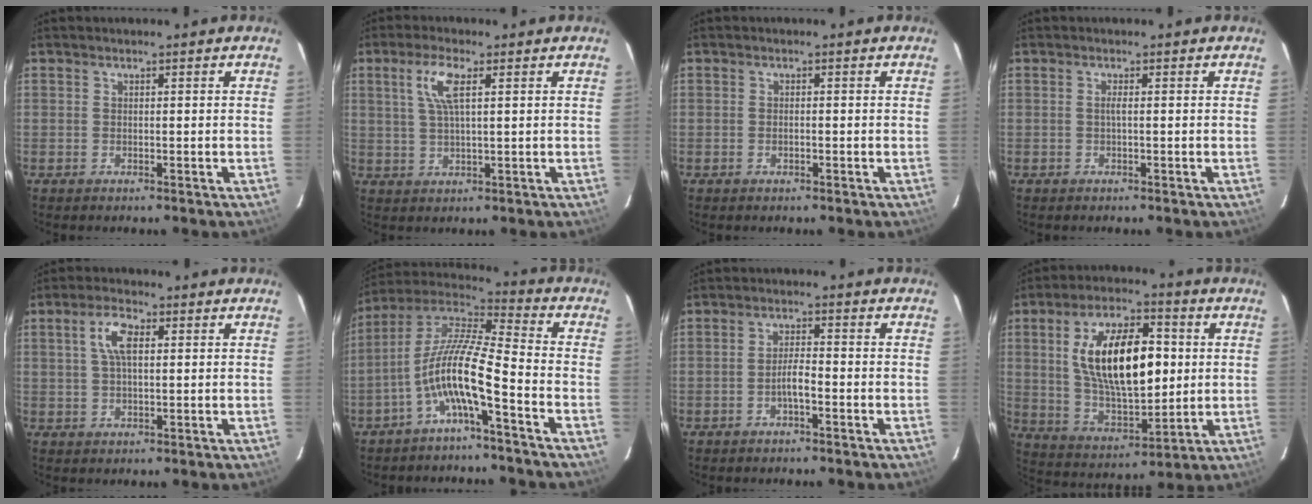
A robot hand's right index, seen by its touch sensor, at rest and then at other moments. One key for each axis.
{"total": 5.6, "fx": 2.1, "fy": 1.2, "fz": 5.1, "tx": -0.104, "ty": 0.006, "tz": 0.040}
{"total": 0.7, "fx": -0.4, "fy": 0.3, "fz": 0.5, "tx": -0.011, "ty": 0.000, "tz": -0.007}
{"total": 0.8, "fx": -0.1, "fy": -0.2, "fz": 0.7, "tx": -0.013, "ty": 0.001, "tz": -0.004}
{"total": 5.3, "fx": 1.5, "fy": 2.2, "fz": 4.6, "tx": -0.088, "ty": 0.012, "tz": 0.028}
{"total": 12.1, "fx": -5.1, "fy": 1.3, "fz": 10.9, "tx": -0.214, "ty": 0.006, "tz": -0.102}
{"total": 2.9, "fx": -1.6, "fy": 0.4, "fz": 2.4, "tx": -0.049, "ty": 0.005, "tz": -0.029}
{"total": 19.3, "fx": 3.1, "fy": 9.0, "fz": 16.7, "tx": -0.298, "ty": 0.015, "tz": 0.067}